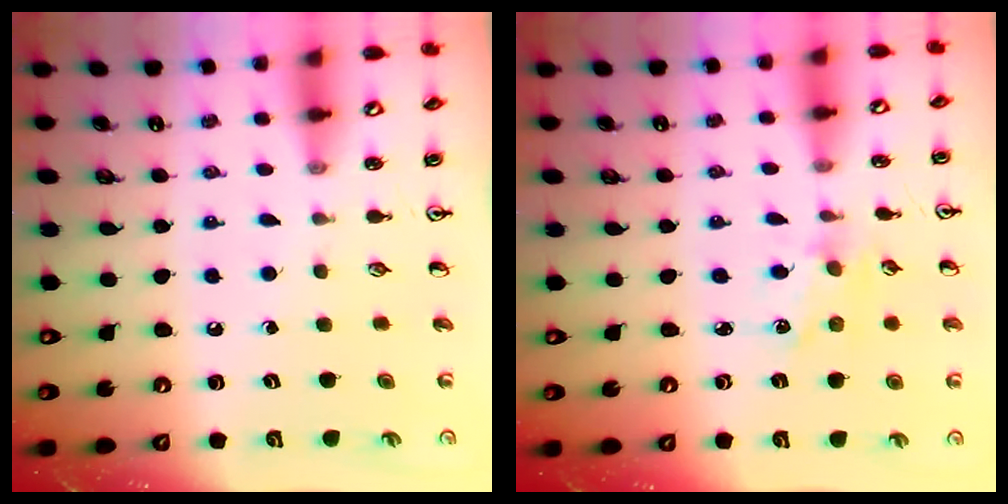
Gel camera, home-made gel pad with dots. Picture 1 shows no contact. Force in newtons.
{"total": 1.4, "press": 1.3, "slide": 0.2}